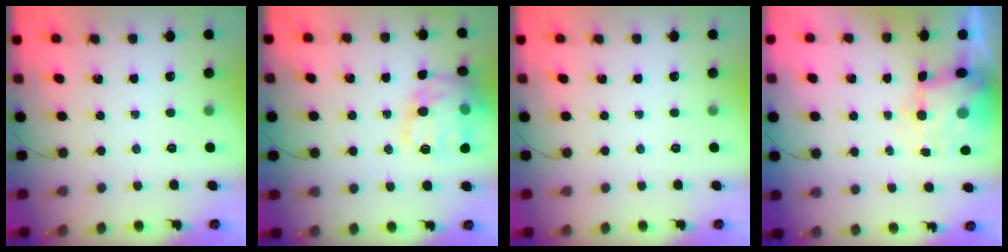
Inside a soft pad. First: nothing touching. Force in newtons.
{"total": 19.4, "press": 19.3, "slide": 1.6}
{"total": 0.0}
{"total": 6.0, "press": 5.8, "slide": 1.6}